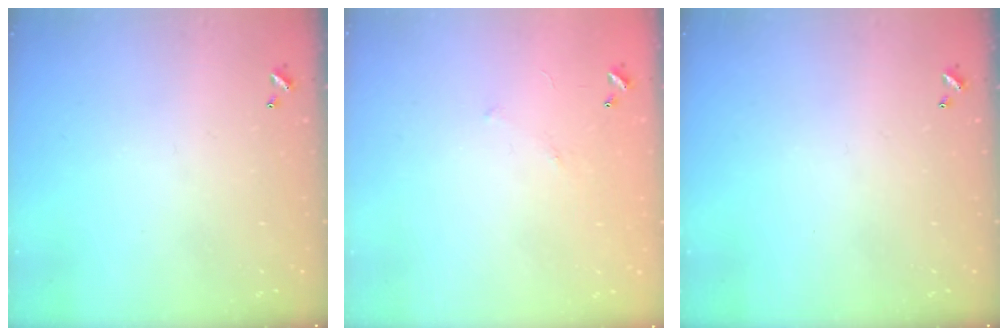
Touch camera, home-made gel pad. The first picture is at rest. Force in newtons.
{"total": 5.8, "press": 5.7, "slide": 0.9}
{"total": 0.0}